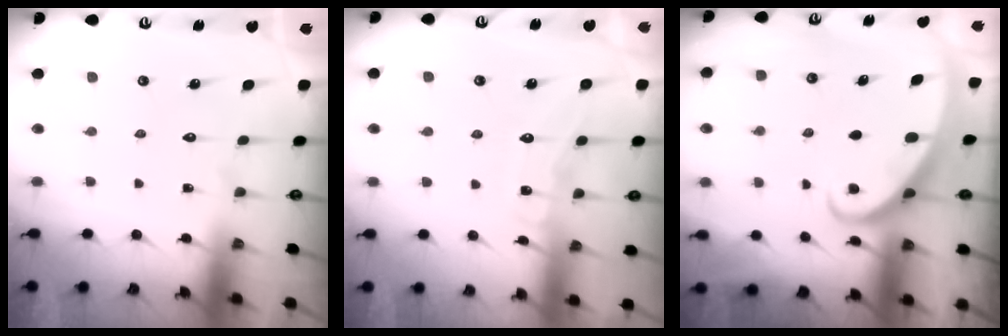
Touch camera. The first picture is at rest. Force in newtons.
{"total": 6.0, "press": 6.0, "slide": 0.5}
{"total": 2.2, "press": 2.2, "slide": 0.2}